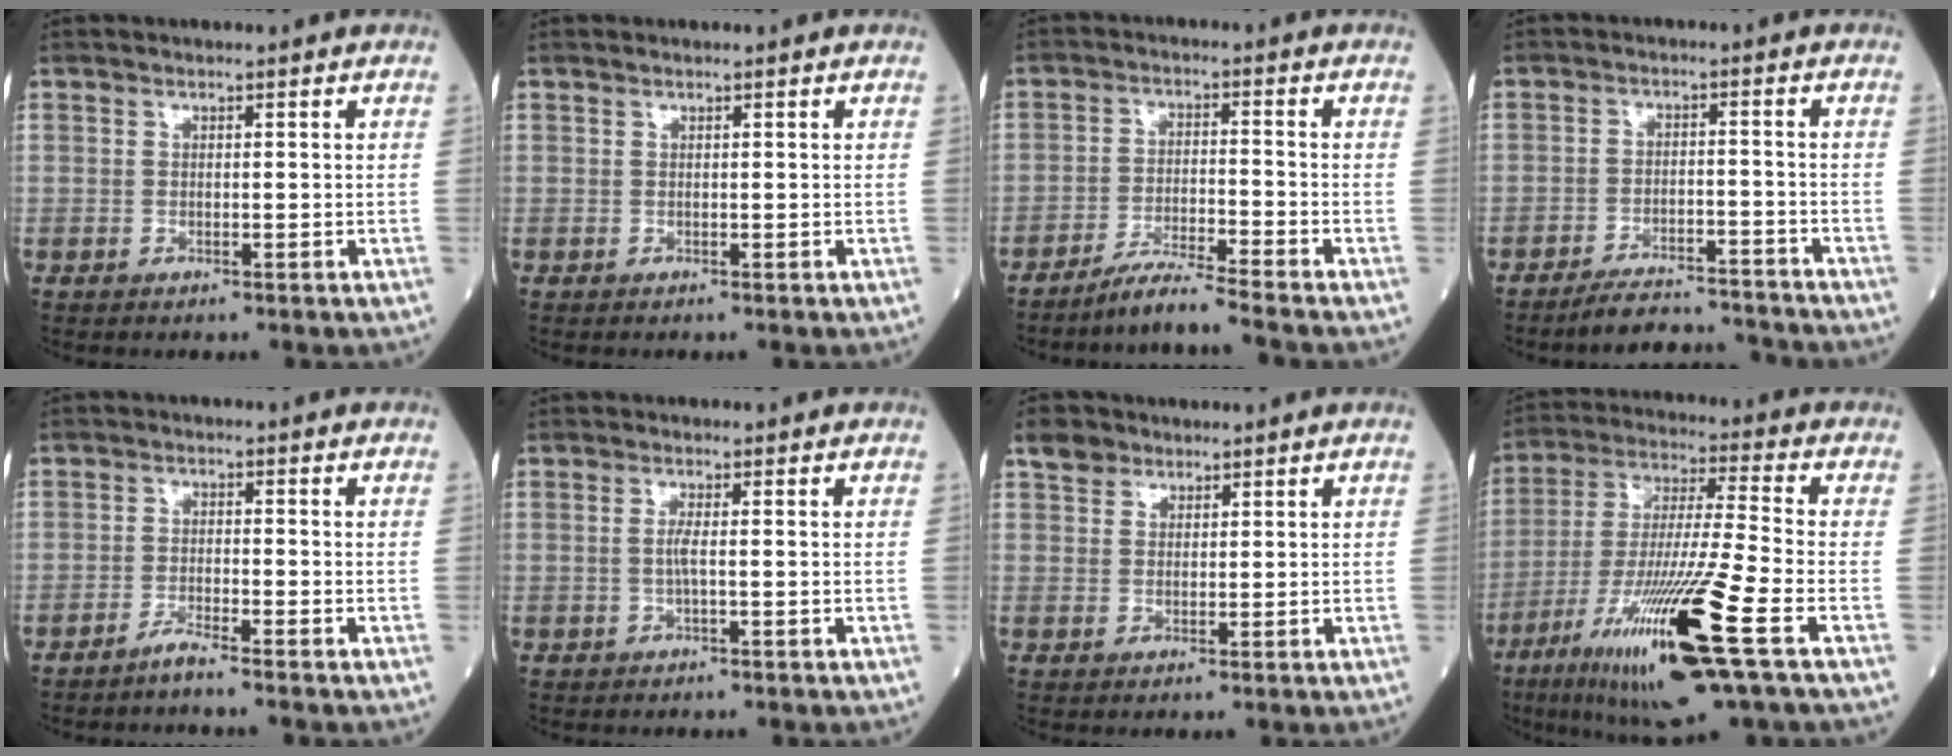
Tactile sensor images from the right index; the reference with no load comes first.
{"total": 0.0}
{"total": 5.8, "force": [-5.2, -1.4, 2.3], "torque": [-0.042, -0.023, -0.101]}
{"total": 8.9, "force": [-8.8, 0.9, 1.6], "torque": [-0.020, 0.008, -0.135]}
{"total": 2.6, "force": [-2.3, -0.7, 0.9], "torque": [-0.023, -0.004, -0.048]}
{"total": 1.4, "force": [-0.1, -0.1, 1.4], "torque": [-0.034, -0.001, -0.005]}
{"total": 2.8, "force": [1.9, 2.0, 0.5], "torque": [-0.012, 0.016, 0.033]}
{"total": 19.8, "force": [-9.0, 0.0, 17.6], "torque": [-0.346, -0.045, -0.165]}